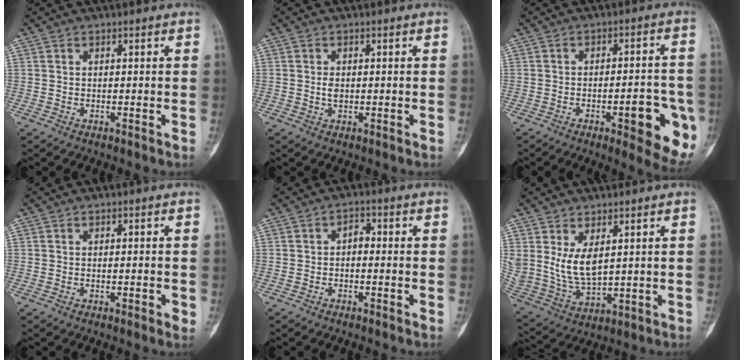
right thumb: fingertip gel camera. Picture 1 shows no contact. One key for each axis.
{"total": 1.6, "fx": 0.0, "fy": 1.1, "fz": 1.1, "tx": -0.016, "ty": 0.002, "tz": 0.002}
{"total": 13.1, "fx": -4.6, "fy": 4.1, "fz": 11.5, "tx": -0.120, "ty": 0.014, "tz": -0.051}
{"total": 1.9, "fx": -0.5, "fy": 0.5, "fz": 1.7, "tx": -0.027, "ty": -0.003, "tz": -0.006}
{"total": 2.1, "fx": -0.5, "fy": 1.3, "fz": 1.6, "tx": -0.015, "ty": 0.014, "tz": -0.017}
{"total": 8.8, "fx": 2.8, "fy": 4.7, "fz": 6.9, "tx": -0.130, "ty": -0.021, "tz": 0.077}